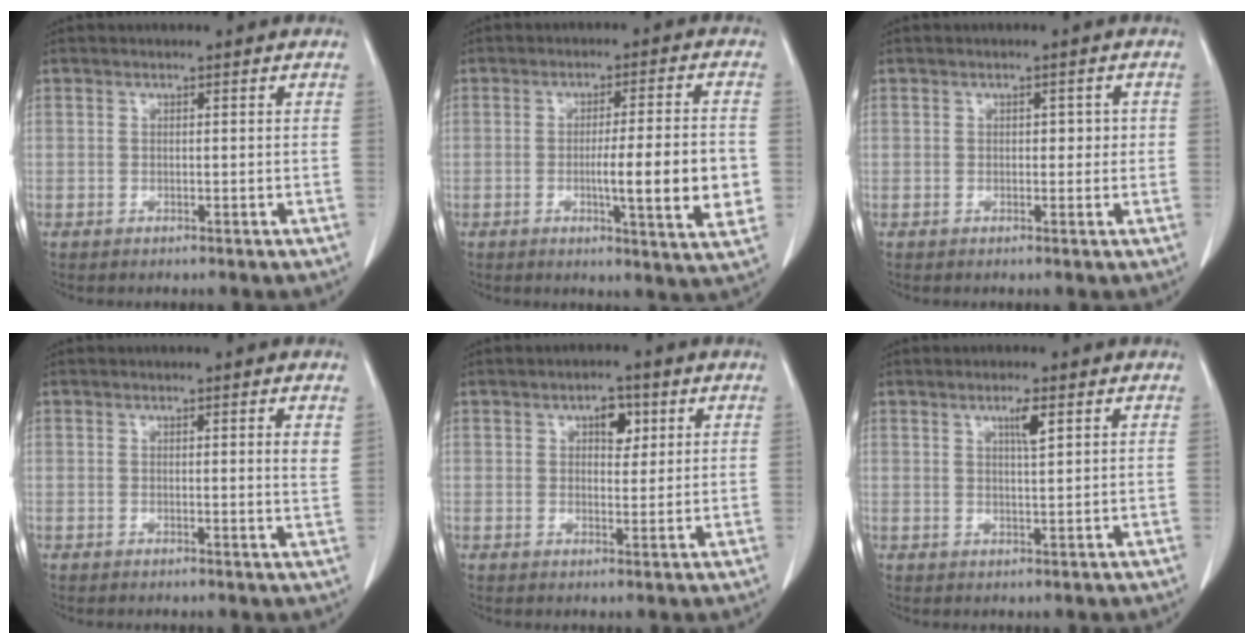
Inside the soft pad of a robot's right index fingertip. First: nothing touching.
{"total": 11.2, "force": [-1.8, 0.4, 11.1], "torque": [-0.156, -0.011, -0.027]}
{"total": 1.9, "force": [0.1, 1.3, 1.5], "torque": [-0.015, 0.010, 0.001]}
{"total": 2.0, "force": [0.9, -0.1, 1.8], "torque": [-0.024, -0.004, 0.009]}
{"total": 3.7, "force": [1.6, 1.9, 2.7], "torque": [-0.037, 0.005, 0.023]}
{"total": 2.8, "force": [1.4, 0.1, 2.4], "torque": [-0.043, -0.003, 0.024]}